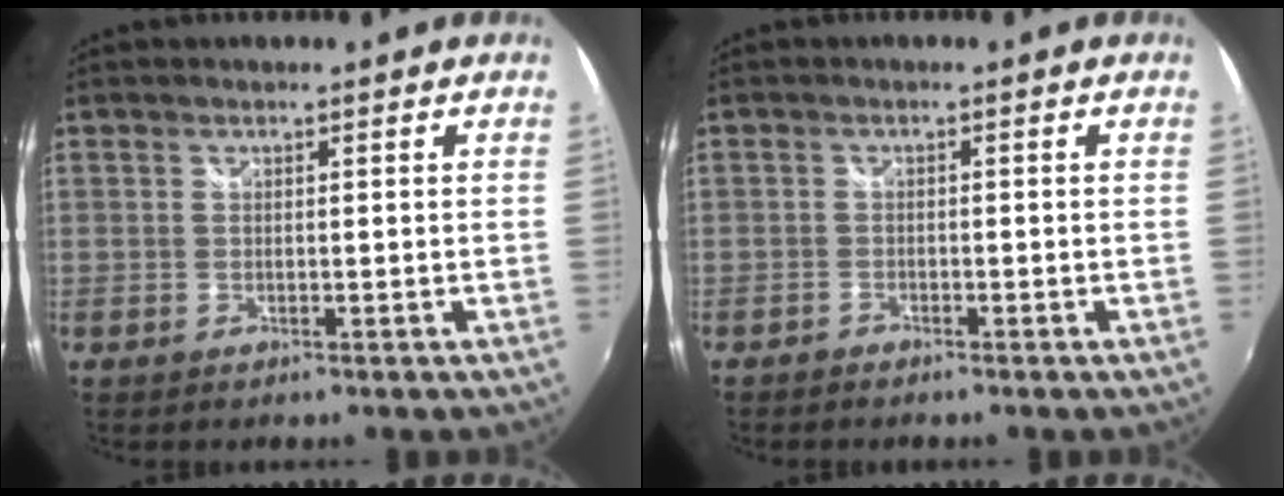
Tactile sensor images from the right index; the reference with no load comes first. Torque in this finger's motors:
{"motor_torque": [0.18, -0.14, -0.01, 0.00]}